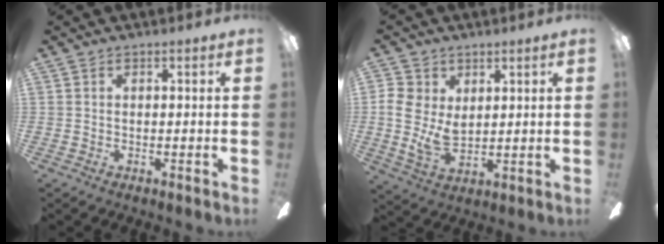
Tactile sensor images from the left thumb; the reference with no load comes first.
{"total": 8.3, "force": [2.1, 5.9, 5.5], "torque": [-0.109, -0.006, 0.041]}